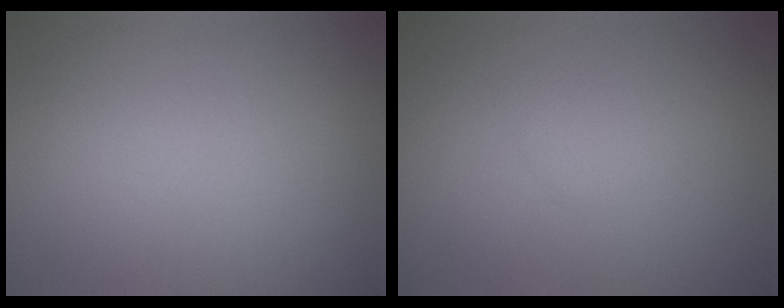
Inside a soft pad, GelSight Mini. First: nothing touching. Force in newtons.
{"total": 1.1, "press": 1.1, "slide": 0.0}